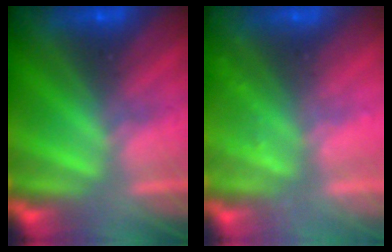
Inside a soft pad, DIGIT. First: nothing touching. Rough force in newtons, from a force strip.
{"total": 2.2}